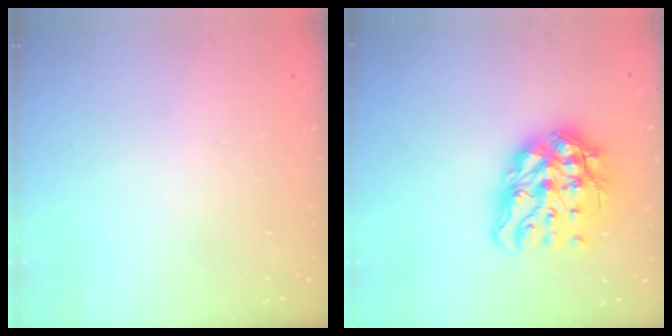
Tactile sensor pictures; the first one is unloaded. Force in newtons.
{"total": 15.7, "press": 15.6, "slide": 1.5}